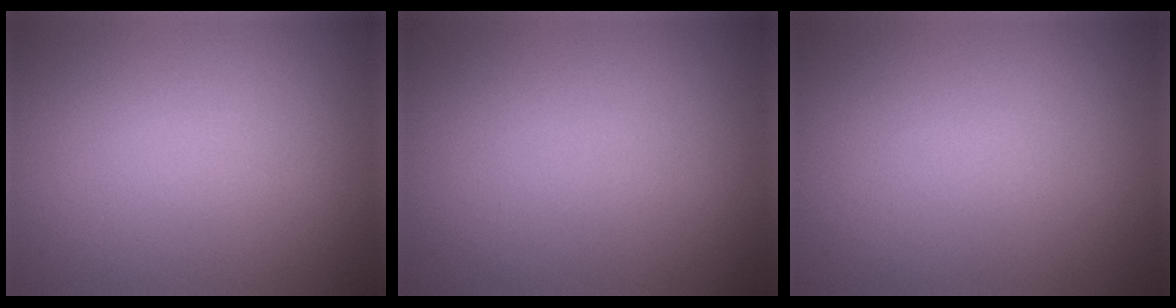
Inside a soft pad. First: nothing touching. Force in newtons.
{"total": 0.0}
{"total": 0.0}